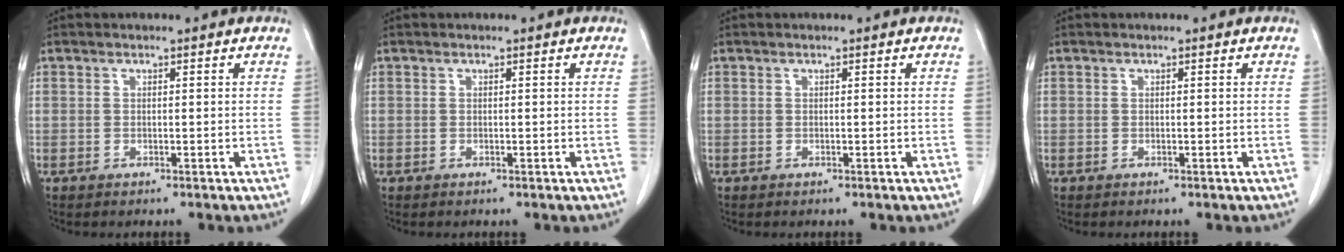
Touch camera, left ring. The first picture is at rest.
{"total": 0.0}
{"total": 0.0}
{"total": 0.0}